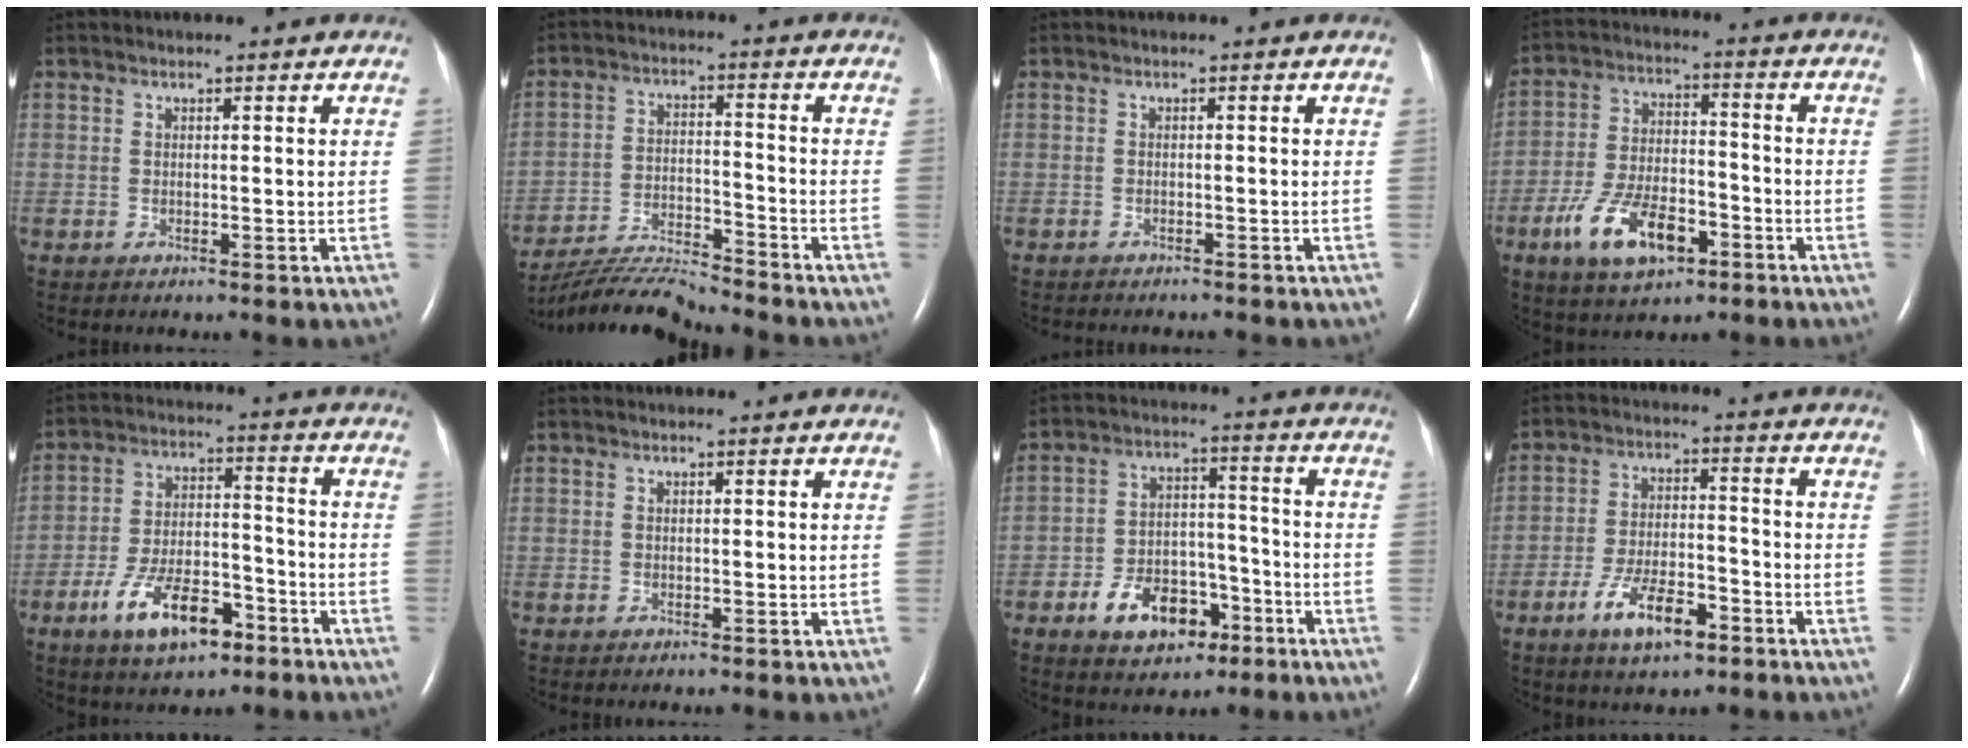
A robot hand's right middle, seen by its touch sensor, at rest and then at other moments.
{"total": 10.4, "force": [-10.2, -1.1, 1.6], "torque": [-0.032, -0.001, -0.187]}
{"total": 4.7, "force": [-4.3, 1.0, 1.6], "torque": [-0.021, -0.005, -0.054]}
{"total": 11.4, "force": [-5.7, 5.1, 8.5], "torque": [-0.175, 0.003, -0.097]}
{"total": 11.3, "force": [-6.5, 4.6, 8.0], "torque": [-0.148, 0.009, -0.110]}
{"total": 0.0}
{"total": 9.9, "force": [-5.3, 5.9, 5.9], "torque": [-0.100, 0.022, -0.082]}
{"total": 8.5, "force": [-5.0, 2.8, 6.3], "torque": [-0.118, 0.000, -0.086]}